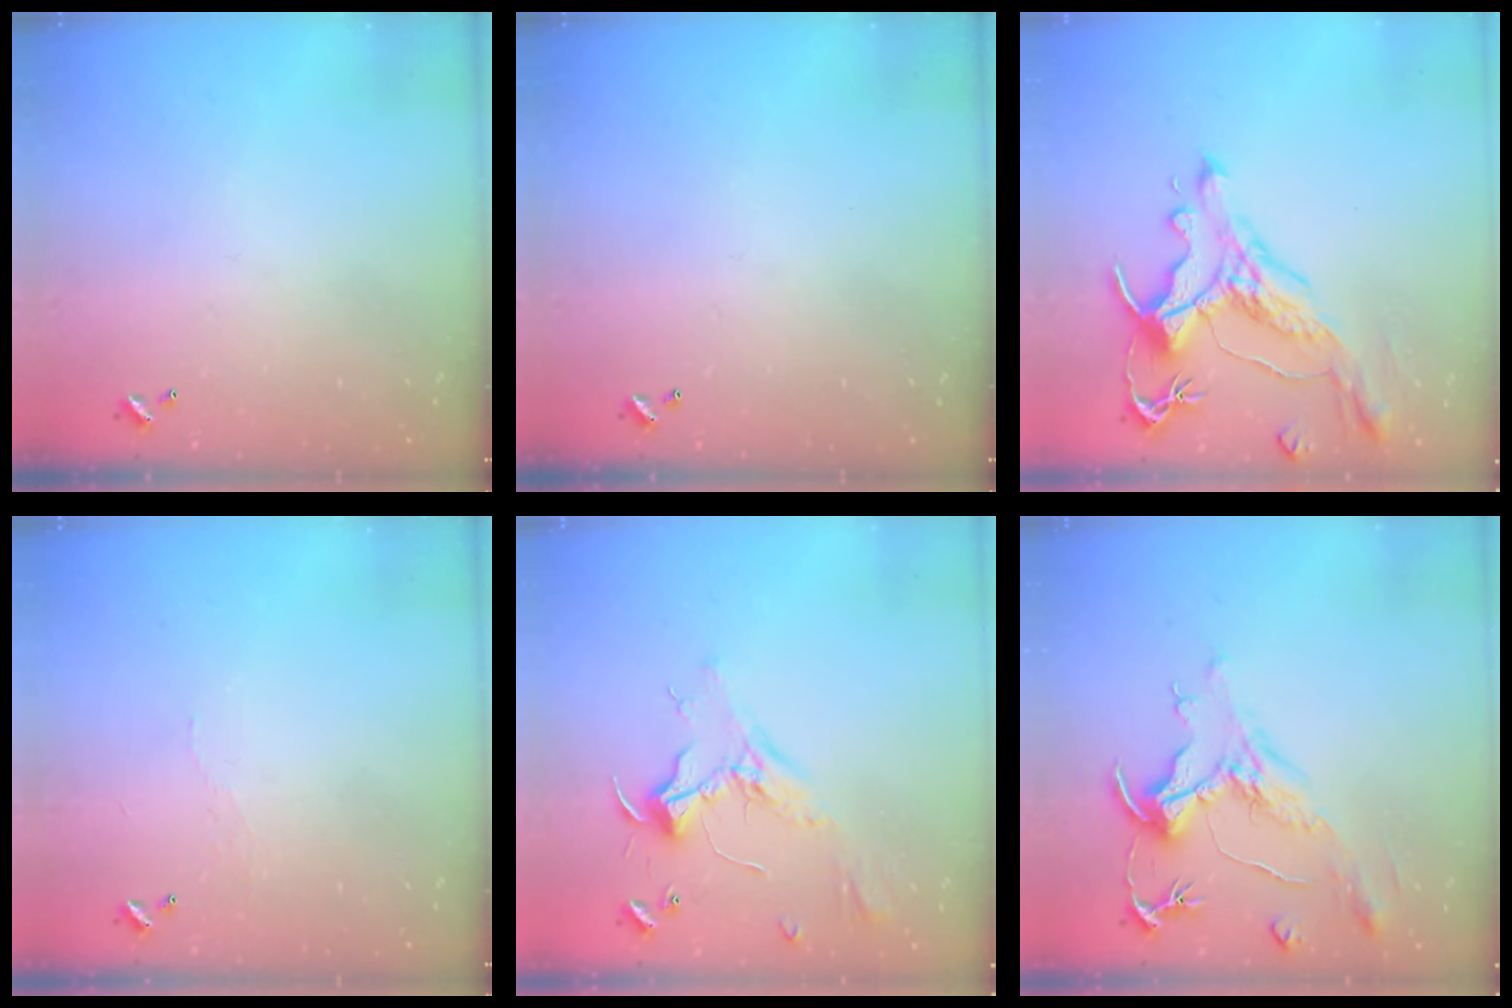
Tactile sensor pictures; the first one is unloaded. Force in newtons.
{"total": 0.0}
{"total": 1.7, "press": 1.2, "slide": 1.1}
{"total": 2.0, "press": 1.9, "slide": 0.4}
{"total": 2.4, "press": 2.3, "slide": 0.8}
{"total": 2.2, "press": 1.7, "slide": 1.3}